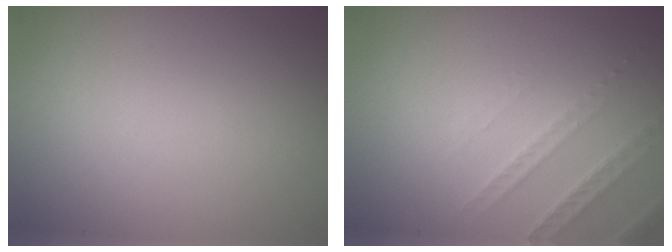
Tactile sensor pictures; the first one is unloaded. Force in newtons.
{"total": 2.2, "press": 2.1, "slide": 0.7}